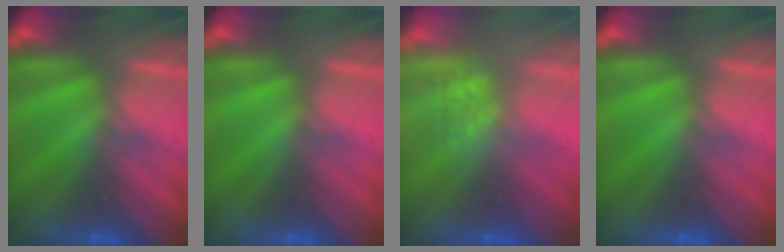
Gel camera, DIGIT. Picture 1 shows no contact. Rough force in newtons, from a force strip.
{"total": 0.0}
{"total": 2.6}
{"total": 0.0}